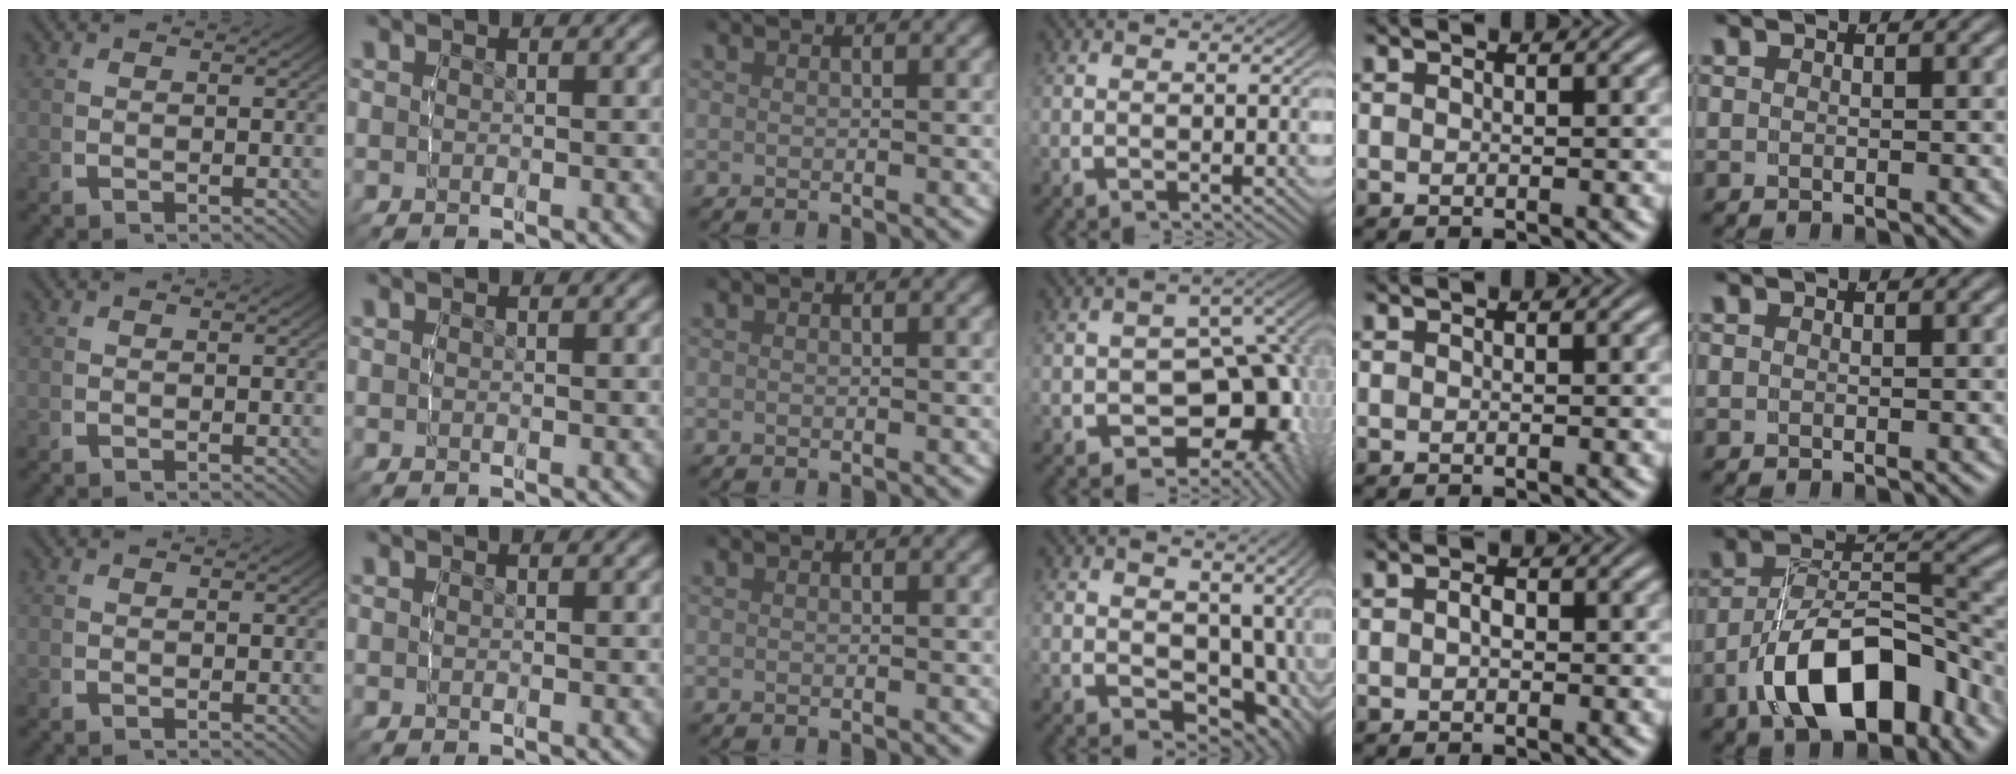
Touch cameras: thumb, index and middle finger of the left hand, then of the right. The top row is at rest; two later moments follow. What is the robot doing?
{"motion": "lift_and_place", "object": "condiment"}